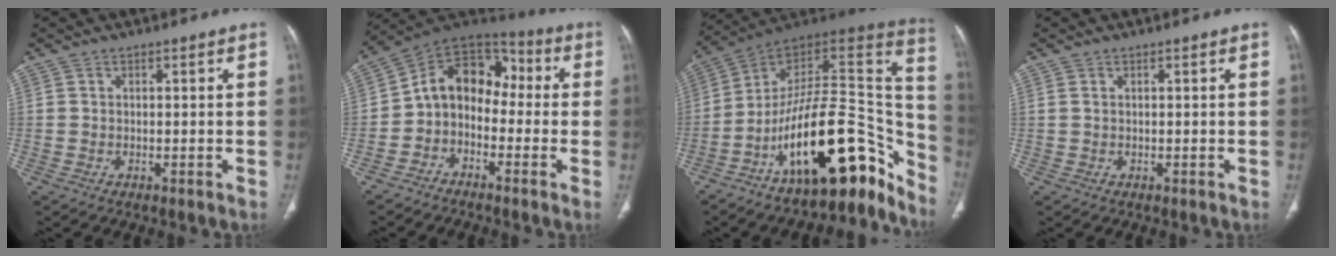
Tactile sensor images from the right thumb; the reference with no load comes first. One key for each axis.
{"total": 11.8, "fx": -2.1, "fy": 8.9, "fz": 7.5, "tx": -0.092, "ty": 0.071, "tz": -0.056}
{"total": 26.3, "fx": -15.4, "fy": 10.5, "fz": 18.5, "tx": -0.178, "ty": 0.129, "tz": -0.242}
{"total": 0.7, "fx": 0.2, "fy": 0.4, "fz": 0.5, "tx": -0.013, "ty": 0.006, "tz": 0.006}